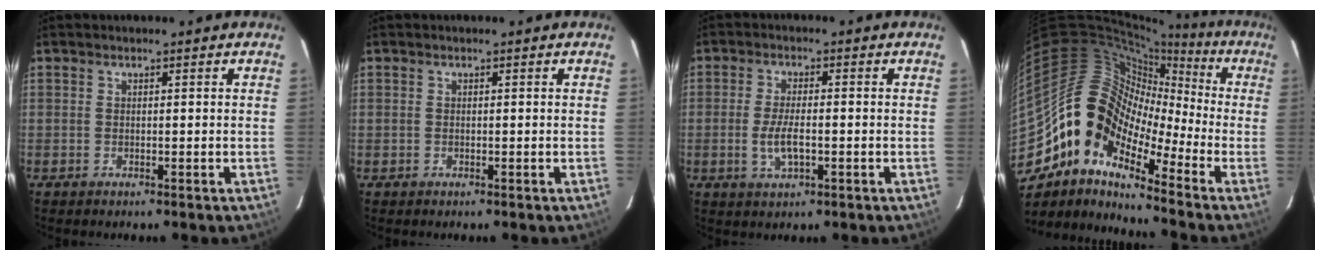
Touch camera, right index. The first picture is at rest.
{"total": 0.0}
{"total": 5.3, "force": [-1.3, 1.8, 4.8], "torque": [-0.096, -0.007, -0.024]}
{"total": 14.6, "force": [-7.3, 8.9, 9.1], "torque": [-0.150, 0.012, -0.165]}